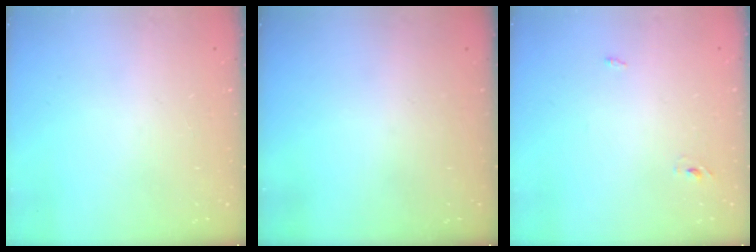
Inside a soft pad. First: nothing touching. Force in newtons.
{"total": 0.0}
{"total": 2.3, "press": 2.1, "slide": 1.0}